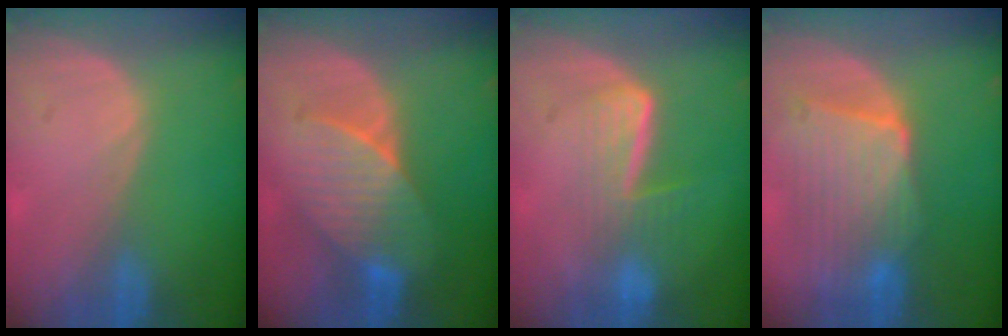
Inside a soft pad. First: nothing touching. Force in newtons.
{"total": 7.1, "press": 7.0, "slide": 1.4}
{"total": 6.6, "press": 5.5, "slide": 3.6}
{"total": 9.6, "press": 8.7, "slide": 4.1}